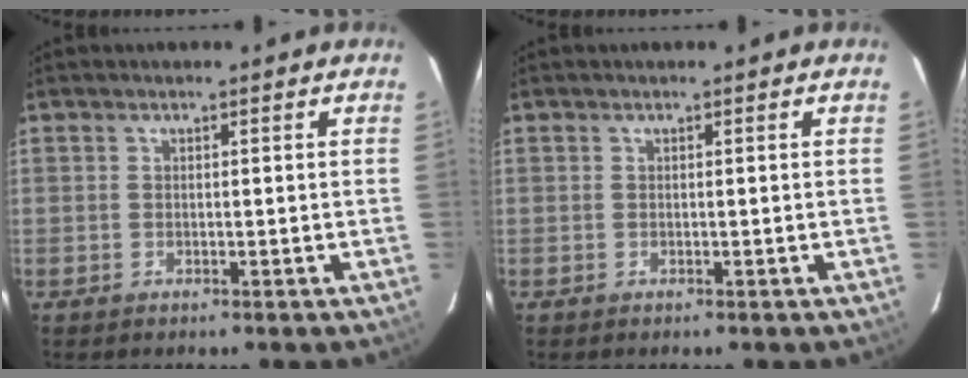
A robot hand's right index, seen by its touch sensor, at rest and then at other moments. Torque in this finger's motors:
{"motor_torque": [0.00, 0.00, 0.00, 0.00]}